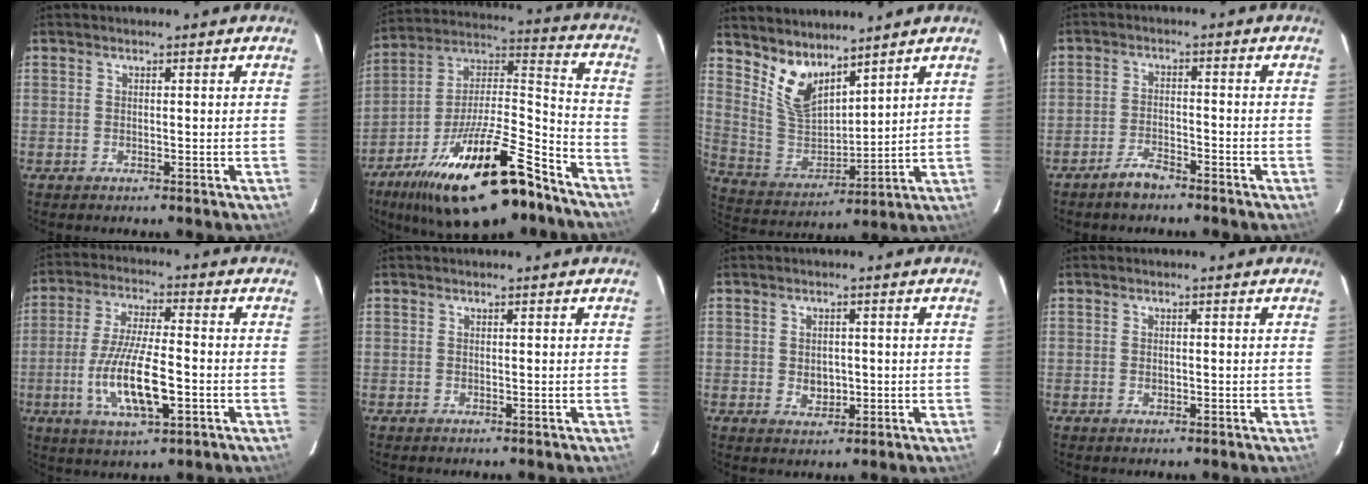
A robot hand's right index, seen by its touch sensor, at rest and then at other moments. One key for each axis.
{"total": 25.7, "fx": -17.4, "fy": 7.6, "fz": 17.4, "tx": -0.299, "ty": -0.005, "tz": -0.276}
{"total": 9.3, "fx": 7.1, "fy": 3.9, "fz": 4.6, "tx": -0.091, "ty": -0.006, "tz": 0.151}
{"total": 3.8, "fx": -3.3, "fy": 1.0, "fz": 1.7, "tx": -0.048, "ty": 0.006, "tz": -0.059}
{"total": 12.7, "fx": -3.7, "fy": 3.3, "fz": 11.7, "tx": -0.235, "ty": -0.009, "tz": -0.067}
{"total": 0.0}
{"total": 3.4, "fx": -0.3, "fy": 2.7, "fz": 2.0, "tx": -0.032, "ty": 0.002, "tz": -0.001}
{"total": 0.8, "fx": -0.2, "fy": 0.5, "fz": 0.6, "tx": -0.010, "ty": 0.003, "tz": -0.003}